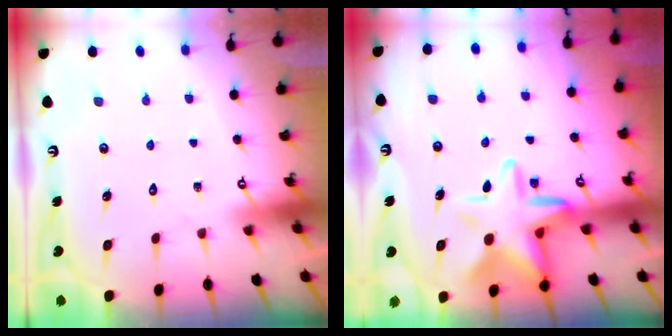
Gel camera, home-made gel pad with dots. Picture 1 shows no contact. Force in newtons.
{"total": 13.0, "press": 12.9, "slide": 1.8}